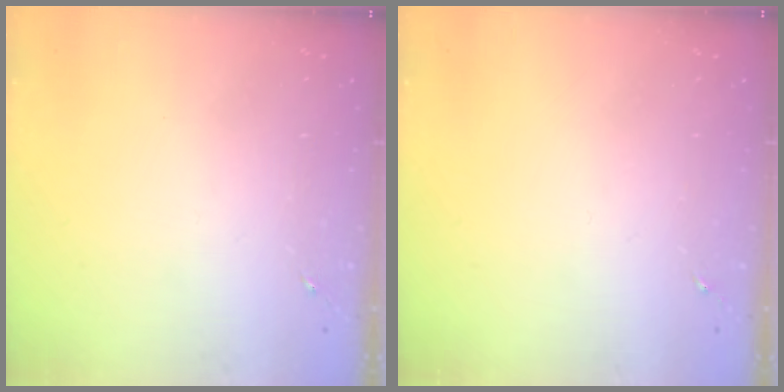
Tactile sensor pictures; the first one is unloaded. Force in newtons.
{"total": 0.0}